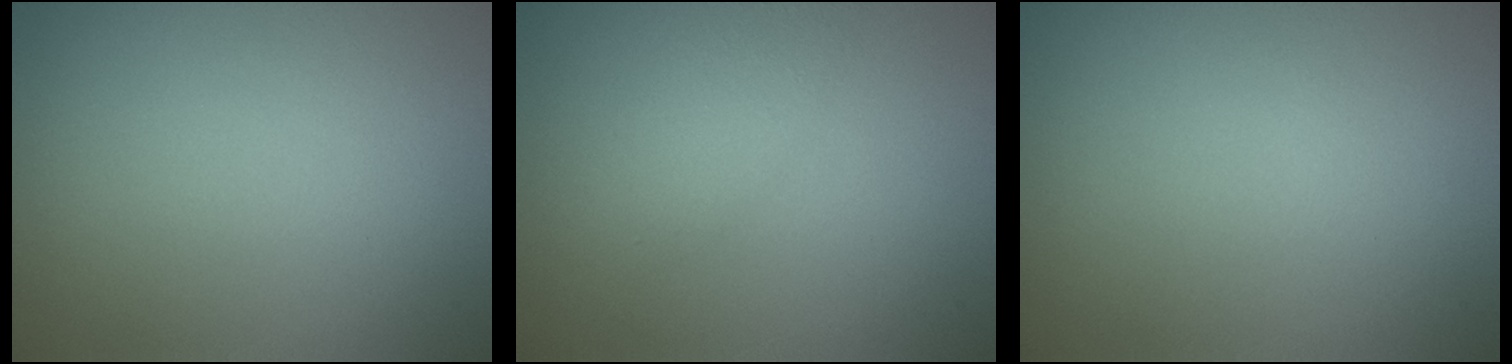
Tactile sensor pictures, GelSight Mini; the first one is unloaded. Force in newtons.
{"total": 2.2, "press": 2.2, "slide": 0.2}
{"total": 0.0}